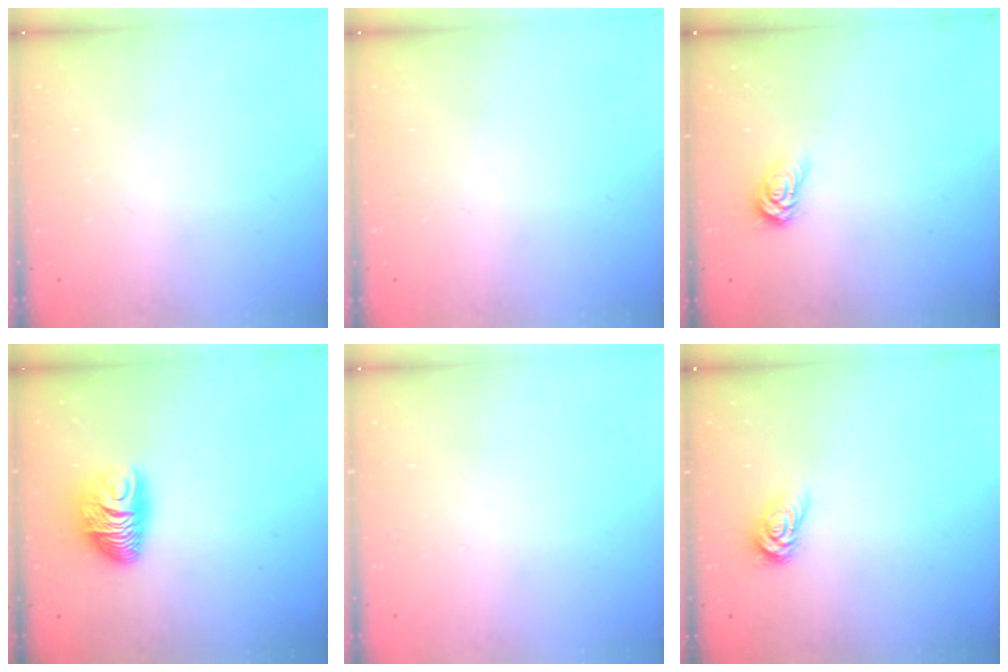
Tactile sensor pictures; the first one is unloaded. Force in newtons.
{"total": 0.0}
{"total": 4.0, "press": 3.9, "slide": 0.2}
{"total": 9.0, "press": 9.0, "slide": 0.5}
{"total": 0.0}
{"total": 4.5, "press": 4.5, "slide": 0.5}